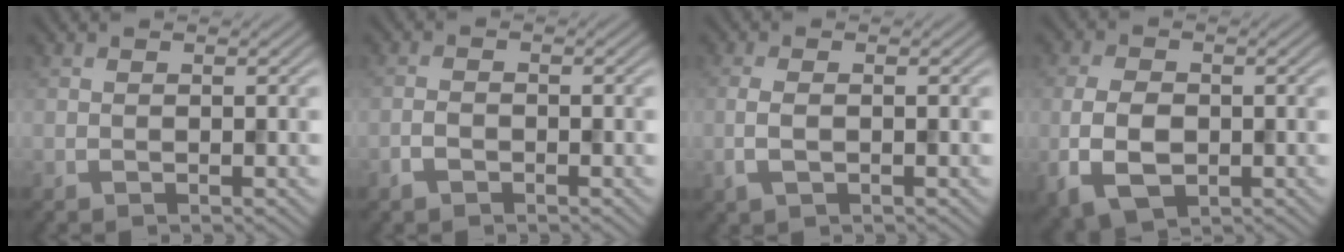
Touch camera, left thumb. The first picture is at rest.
{"total": 1.6, "force": [-1.1, 0.9, 0.8], "torque": [-0.017, 0.001, -0.024]}
{"total": 2.1, "force": [-0.5, 0.9, 1.9], "torque": [-0.048, -0.002, -0.011]}
{"total": 5.9, "force": [-1.3, 3.8, 4.3], "torque": [-0.099, -0.009, -0.026]}